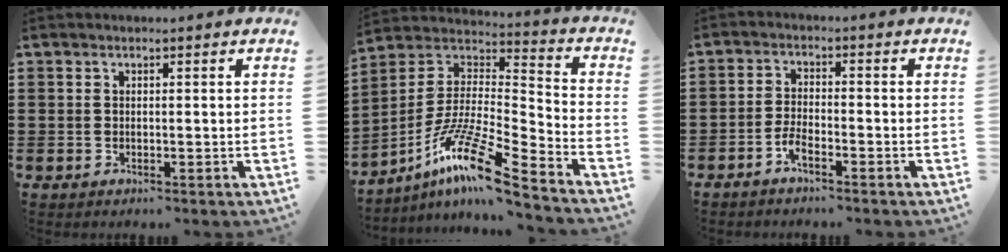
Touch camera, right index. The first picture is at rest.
{"total": 13.5, "force": [-9.4, 1.0, 9.7], "torque": [-0.193, 0.001, -0.183]}
{"total": 2.6, "force": [-2.0, 0.6, 1.6], "torque": [-0.045, 0.001, -0.044]}